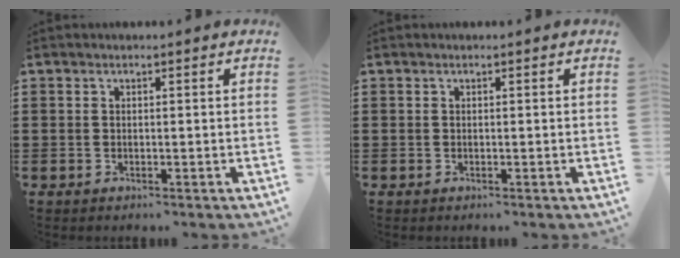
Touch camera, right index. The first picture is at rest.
{"total": 0.0}